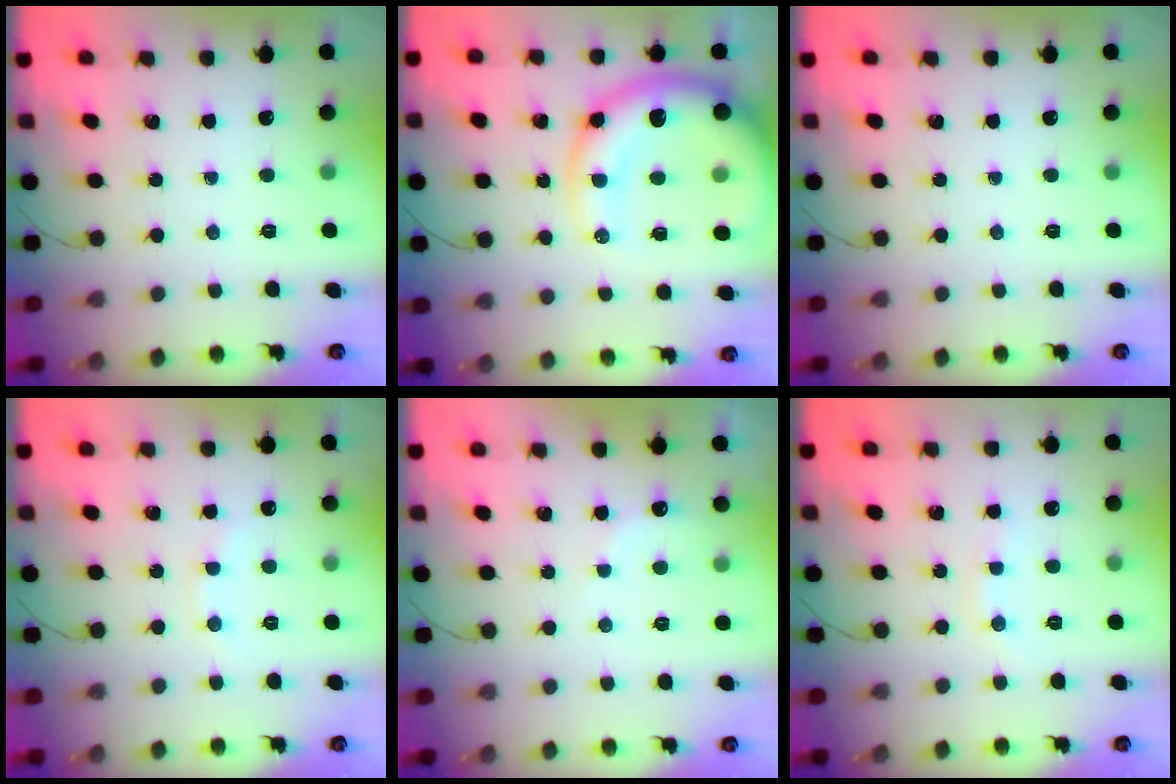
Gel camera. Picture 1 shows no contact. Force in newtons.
{"total": 18.7, "press": 18.2, "slide": 4.3}
{"total": 0.0}
{"total": 6.0, "press": 5.8, "slide": 1.6}
{"total": 3.9, "press": 3.8, "slide": 0.8}
{"total": 3.8, "press": 3.5, "slide": 1.3}